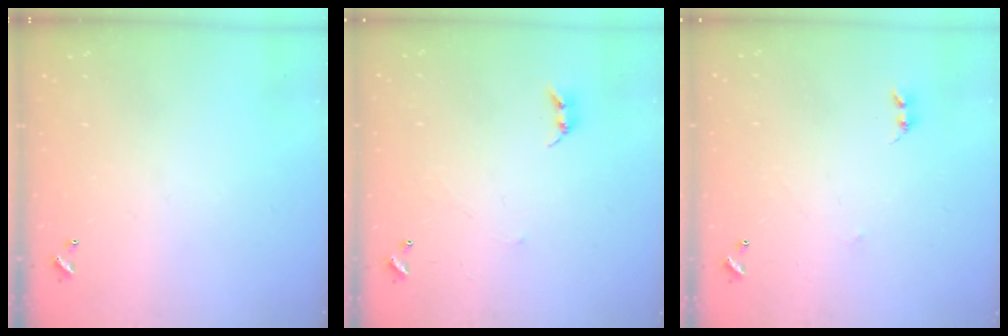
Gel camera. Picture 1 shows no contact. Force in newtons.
{"total": 2.4, "press": 2.4, "slide": 0.2}
{"total": 2.5, "press": 2.4, "slide": 0.4}